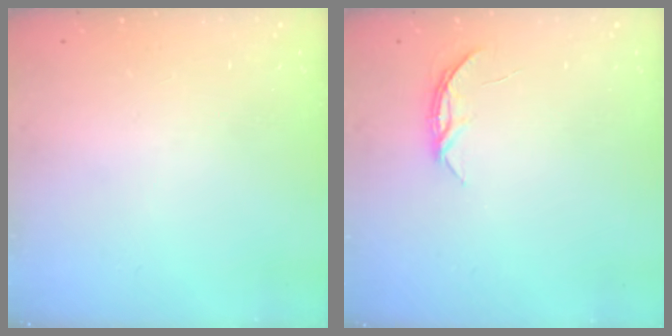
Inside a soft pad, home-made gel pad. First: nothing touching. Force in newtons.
{"total": 3.7, "press": 3.7, "slide": 0.4}